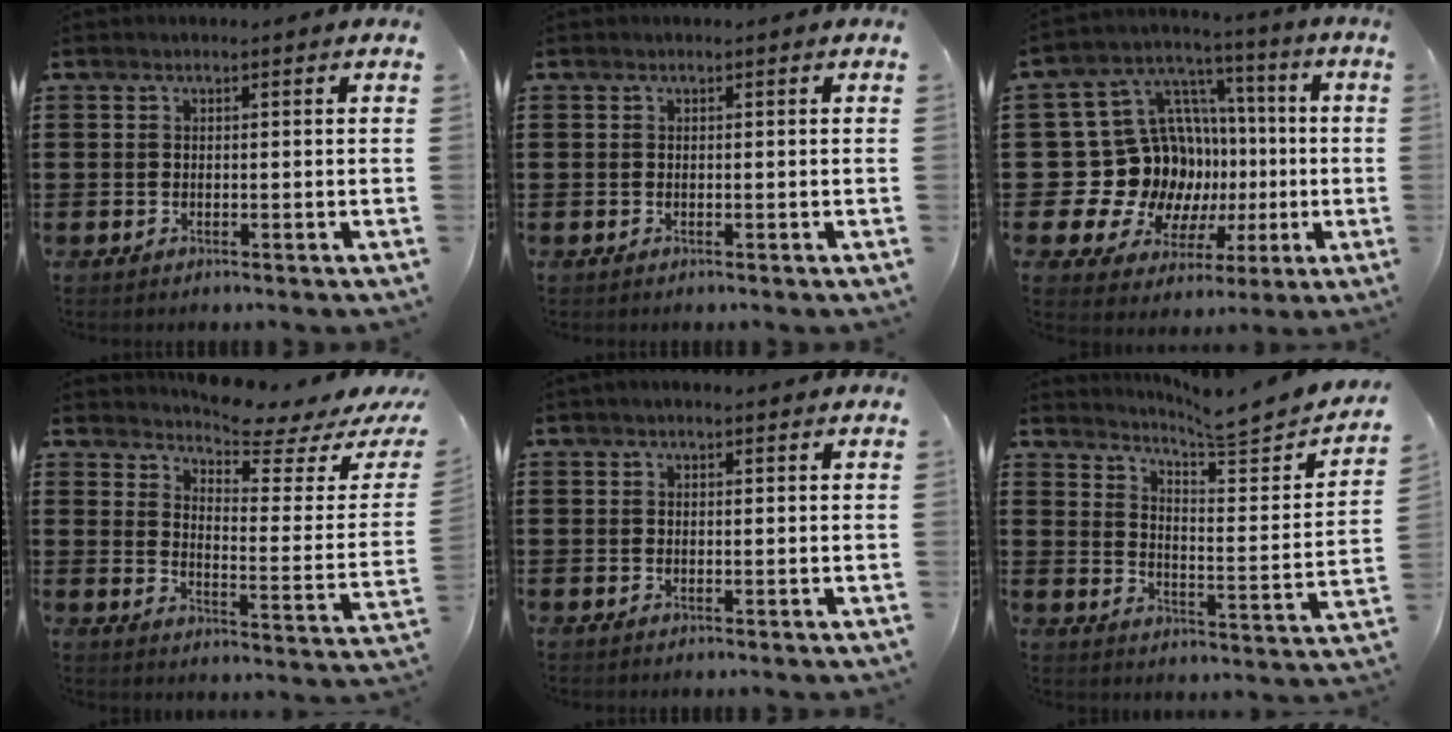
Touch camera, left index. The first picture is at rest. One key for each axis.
{"total": 0.0}
{"total": 17.9, "fx": -1.6, "fy": 16.2, "fz": 7.6, "tx": -0.188, "ty": -0.024, "tz": 0.013}
{"total": 5.7, "fx": 5.4, "fy": -0.2, "fz": 1.9, "tx": -0.043, "ty": -0.056, "tz": 0.086}
{"total": 0.8, "fx": 0.5, "fy": 0.3, "fz": 0.6, "tx": -0.013, "ty": 0.004, "tz": 0.008}
{"total": 5.3, "fx": 4.9, "fy": -0.4, "fz": 2.1, "tx": -0.042, "ty": -0.052, "tz": 0.071}